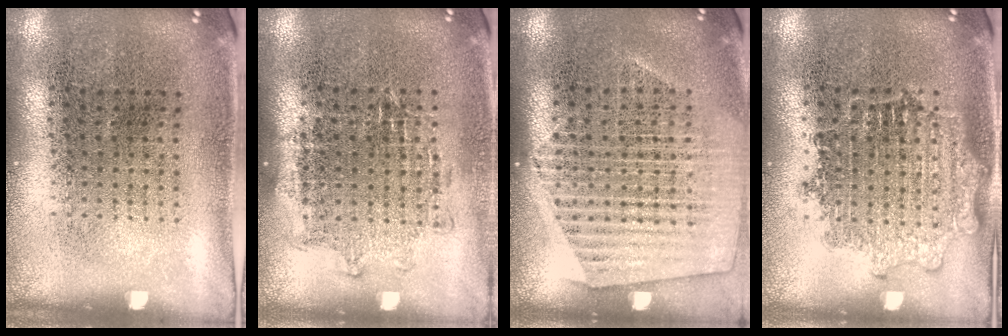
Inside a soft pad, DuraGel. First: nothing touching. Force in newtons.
{"total": 1.1, "press": 1.0, "slide": 0.5}
{"total": 1.5, "press": 1.5, "slide": 0.5}
{"total": 1.4, "press": 1.4, "slide": 0.2}